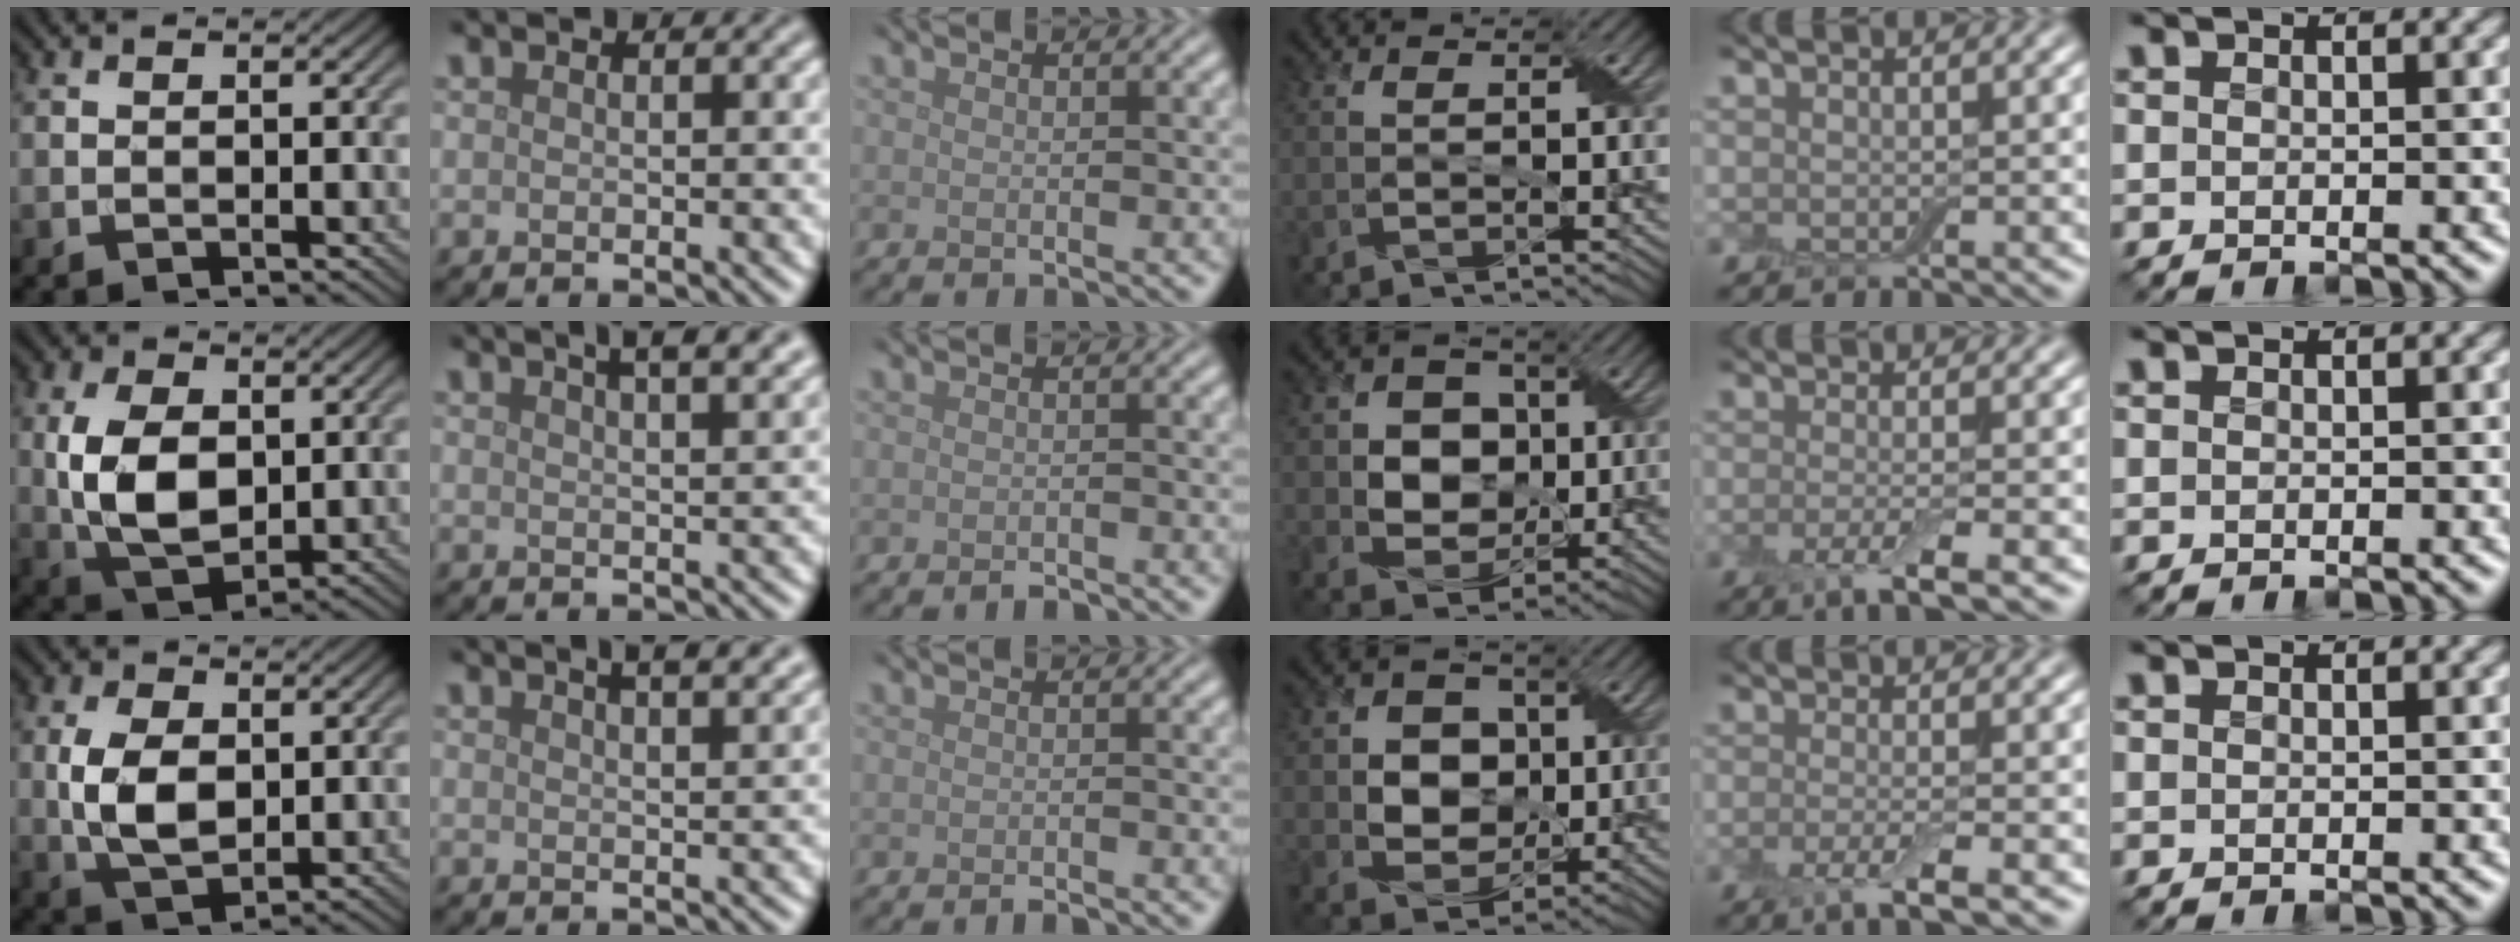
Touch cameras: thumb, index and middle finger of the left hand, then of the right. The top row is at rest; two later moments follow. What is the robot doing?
{"motion": "peel", "object": "small bumper sticker"}